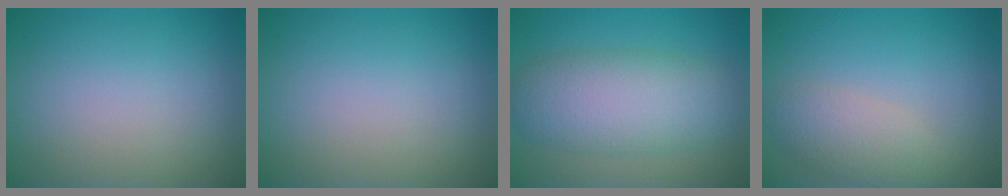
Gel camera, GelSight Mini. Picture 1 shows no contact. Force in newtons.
{"total": 0.0}
{"total": 7.0, "press": 7.0, "slide": 0.1}
{"total": 3.1, "press": 3.1, "slide": 0.3}